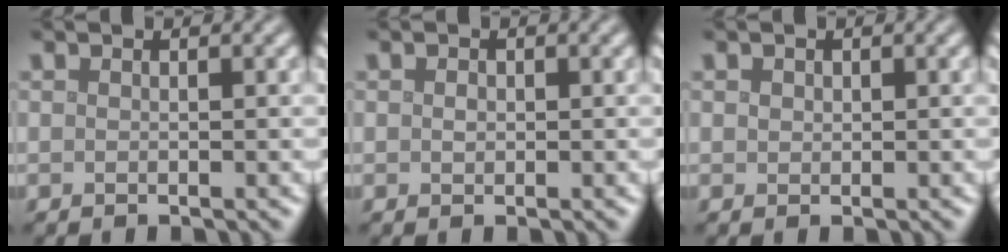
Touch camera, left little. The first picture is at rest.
{"total": 0.7, "force": [0.1, 0.6, 0.4], "torque": [-0.007, -0.002, 0.000]}
{"total": 0.7, "force": [0.3, 0.6, 0.2], "torque": [-0.002, -0.002, 0.004]}